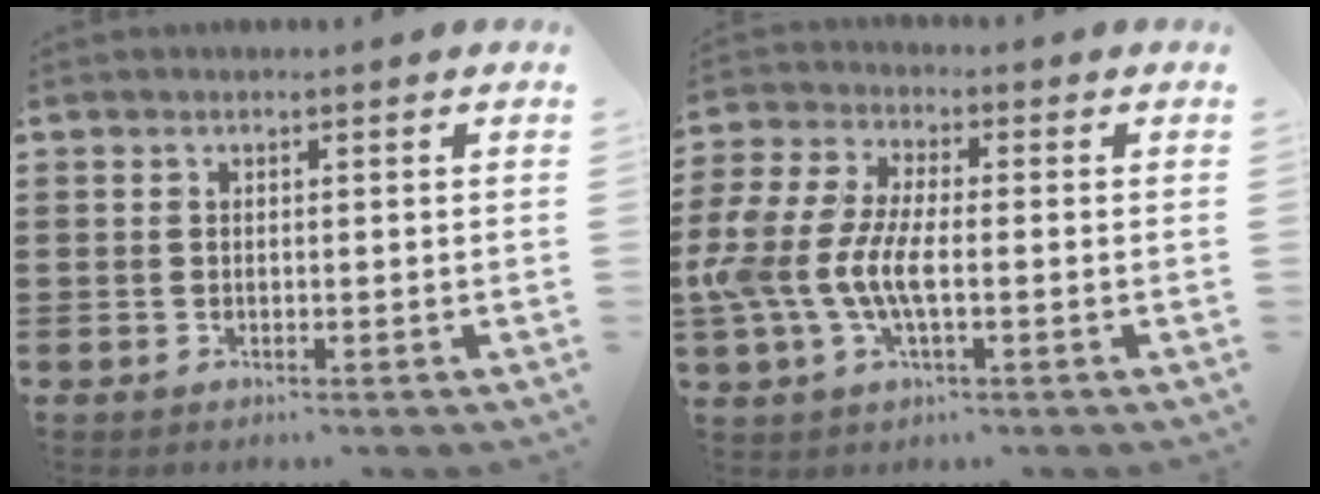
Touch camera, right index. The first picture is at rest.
{"total": 7.7, "force": [-1.8, 3.4, 6.7], "torque": [-0.171, -0.012, -0.044]}